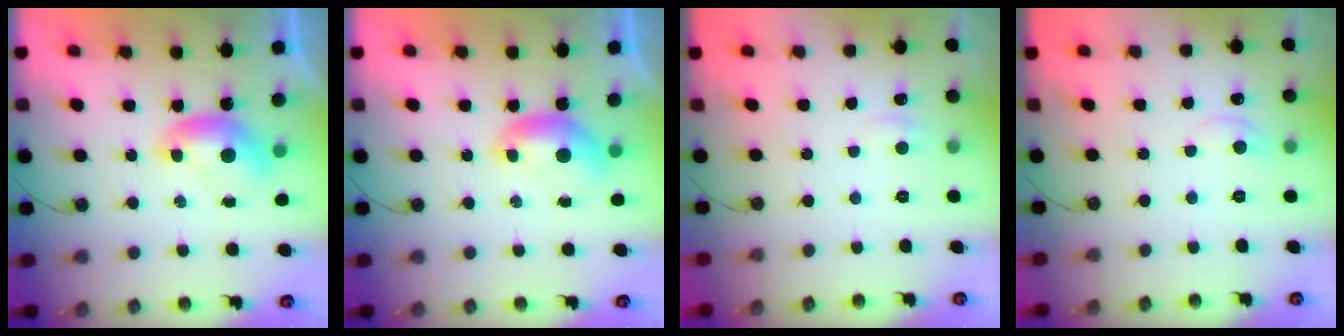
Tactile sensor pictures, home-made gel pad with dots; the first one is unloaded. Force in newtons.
{"total": 0.0}
{"total": 2.7, "press": 2.7, "slide": 0.5}
{"total": 0.6, "press": 0.1, "slide": 0.6}